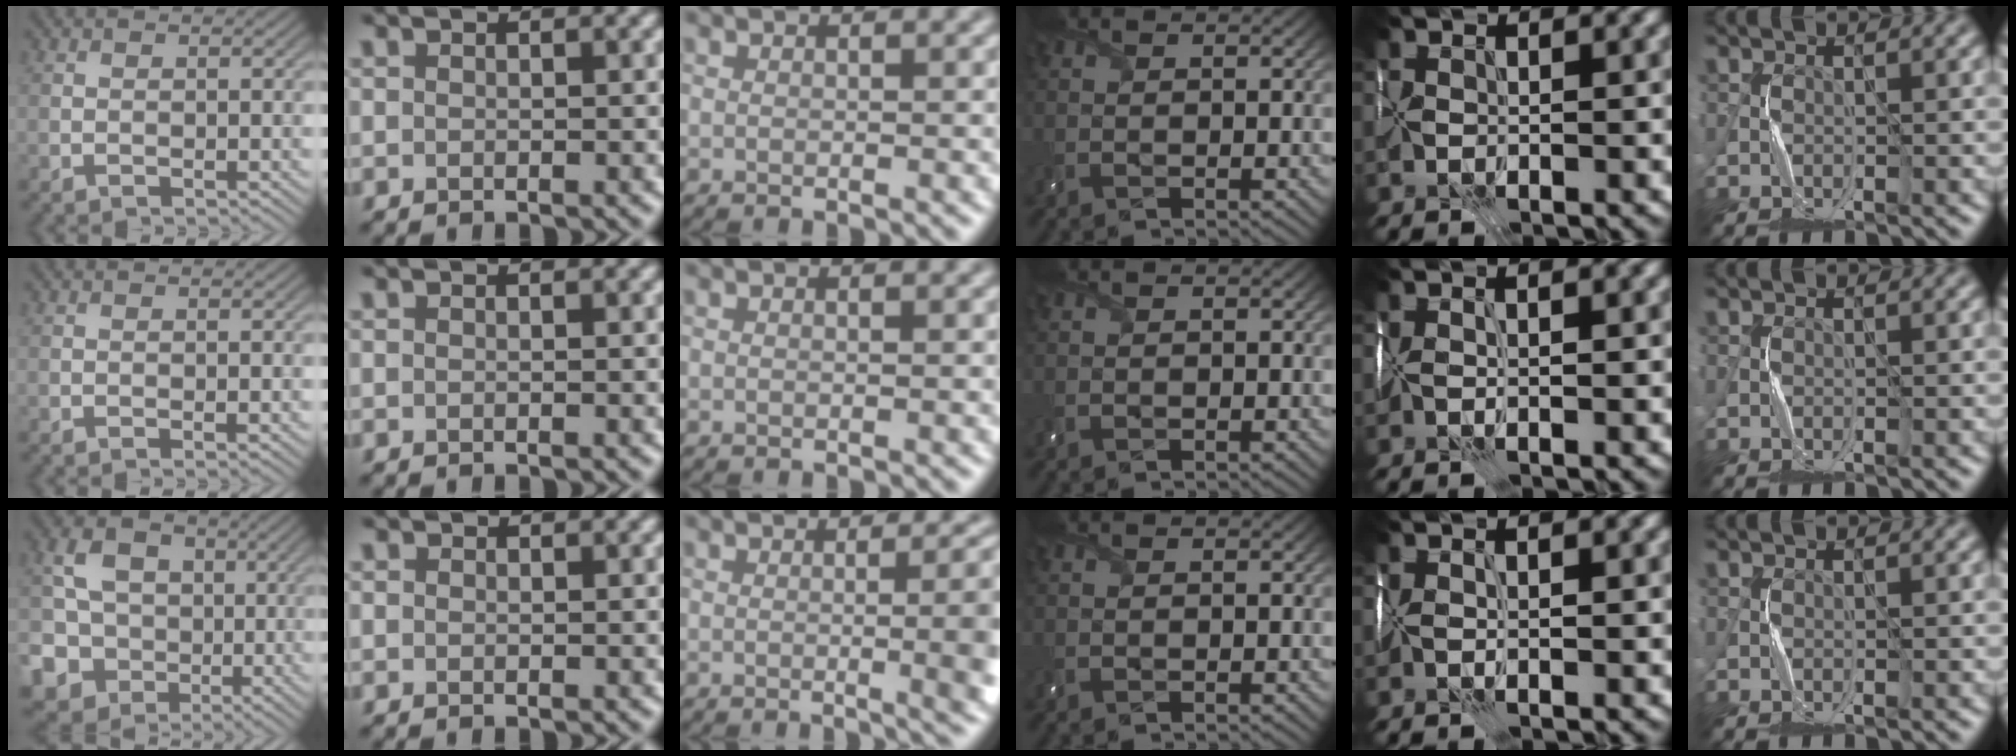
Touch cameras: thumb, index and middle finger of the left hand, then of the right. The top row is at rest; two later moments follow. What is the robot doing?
{"motion": "wrap", "object": "scarf"}